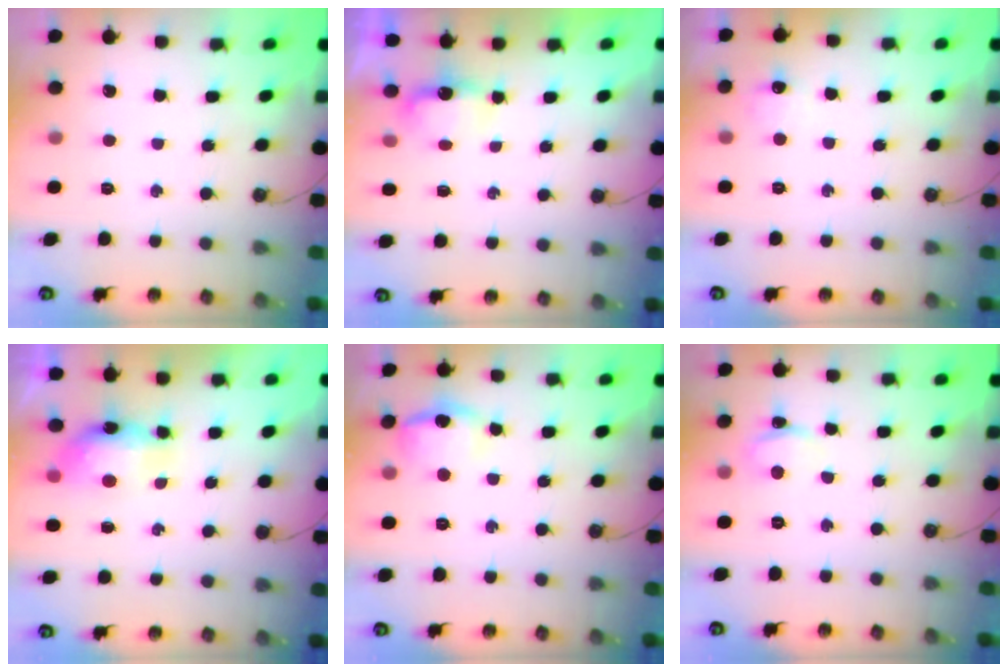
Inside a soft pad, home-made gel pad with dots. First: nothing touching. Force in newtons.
{"total": 3.5, "press": 3.3, "slide": 1.0}
{"total": 6.1, "press": 6.1, "slide": 0.9}
{"total": 16.4, "press": 10.0, "slide": 13.0}
{"total": 12.0, "press": 11.9, "slide": 0.9}
{"total": 3.3, "press": 3.3, "slide": 0.4}